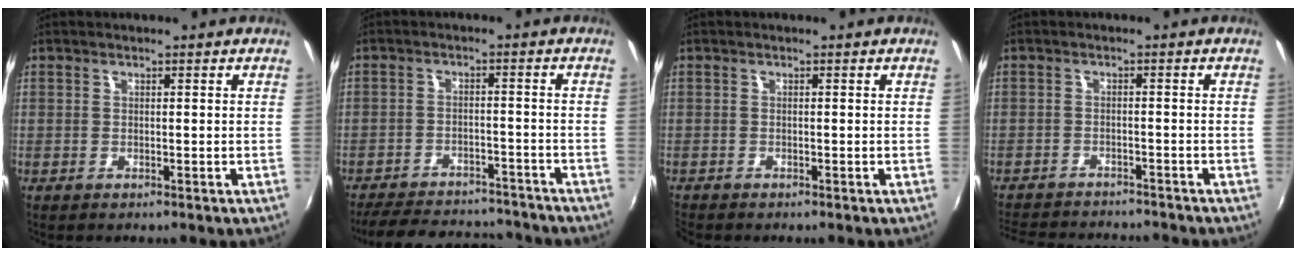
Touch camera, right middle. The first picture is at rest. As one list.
[{"total": 19.3, "force": [-16.8, 6.2, 7.1], "torque": [-0.159, 0.011, -0.218]}, {"total": 1.1, "force": [-1.0, 0.2, 0.1], "torque": [-0.005, -0.007, -0.022]}, {"total": 12.5, "force": [-11.3, 3.0, 4.3], "torque": [-0.106, -0.009, -0.168]}]